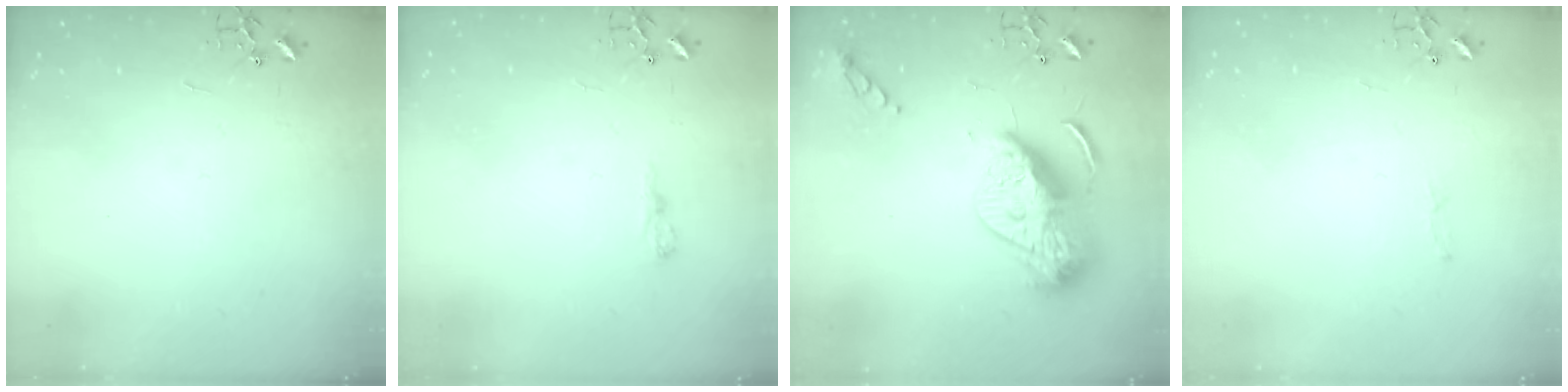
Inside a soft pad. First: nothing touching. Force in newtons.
{"total": 6.0, "press": 6.0, "slide": 0.7}
{"total": 16.7, "press": 16.7, "slide": 0.8}
{"total": 2.8, "press": 2.8, "slide": 0.4}